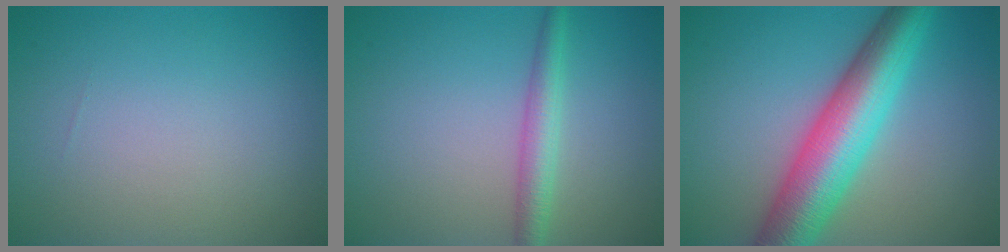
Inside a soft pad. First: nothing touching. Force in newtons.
{"total": 2.7, "press": 2.7, "slide": 0.1}
{"total": 9.2, "press": 9.2, "slide": 0.0}